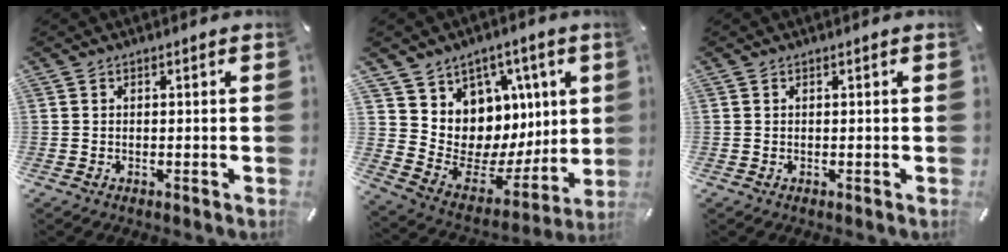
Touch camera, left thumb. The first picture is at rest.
{"total": 9.7, "force": [2.3, 9.3, 1.2], "torque": [-0.007, -0.068, 0.066]}
{"total": 0.0}